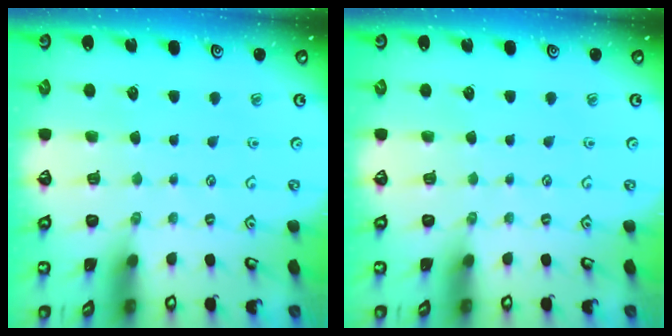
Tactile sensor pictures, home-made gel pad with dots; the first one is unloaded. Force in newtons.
{"total": 0.0}